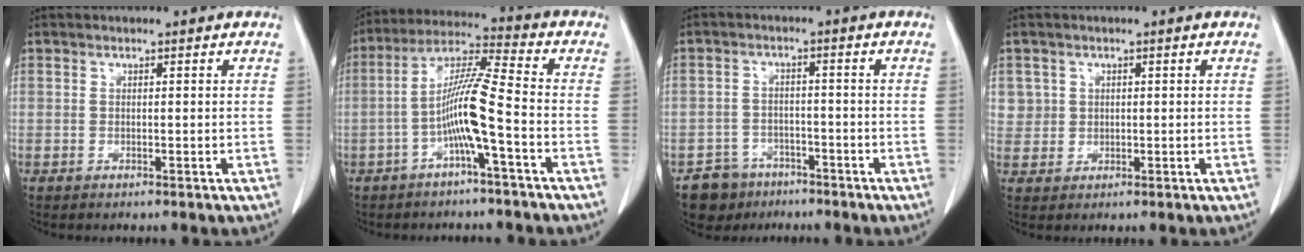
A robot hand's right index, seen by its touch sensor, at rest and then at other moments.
{"total": 9.2, "force": [-3.0, -0.6, 8.6], "torque": [-0.168, 0.020, -0.058]}
{"total": 5.5, "force": [-3.9, 3.9, 0.1], "torque": [0.001, 0.009, -0.062]}
{"total": 2.9, "force": [1.0, 2.7, -0.2], "torque": [0.022, 0.003, 0.016]}